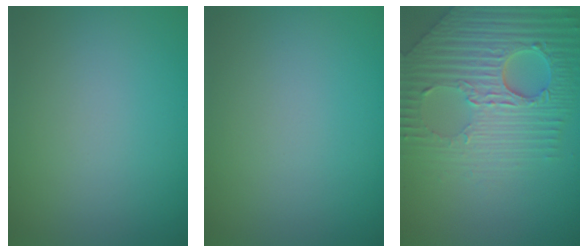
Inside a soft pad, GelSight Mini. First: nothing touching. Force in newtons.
{"total": 0.0}
{"total": 7.9, "press": 6.0, "slide": 5.1}